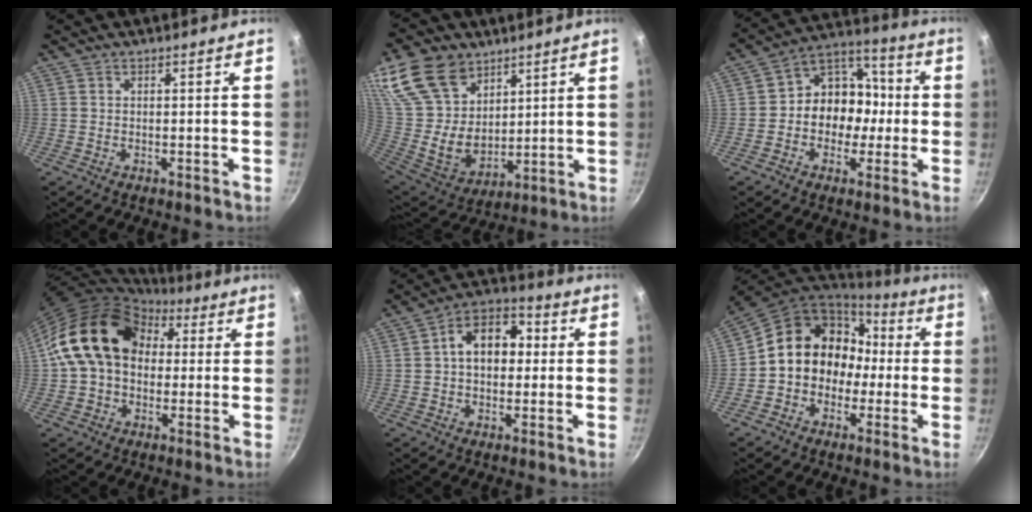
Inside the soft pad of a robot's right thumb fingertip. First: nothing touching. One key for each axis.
{"total": 22.5, "fx": 12.5, "fy": 15.1, "fz": 11.1, "tx": -0.208, "ty": -0.044, "tz": 0.252}
{"total": 12.6, "fx": -1.2, "fy": 10.4, "fz": 7.1, "tx": -0.048, "ty": 0.042, "tz": -0.037}
{"total": 16.2, "fx": 3.8, "fy": 12.1, "fz": 10.0, "tx": -0.134, "ty": 0.022, "tz": 0.052}
{"total": 11.7, "fx": 1.3, "fy": 8.2, "fz": 8.3, "tx": -0.088, "ty": 0.030, "tz": 0.002}
{"total": 15.5, "fx": -0.4, "fy": 13.1, "fz": 8.4, "tx": -0.095, "ty": 0.059, "tz": -0.017}